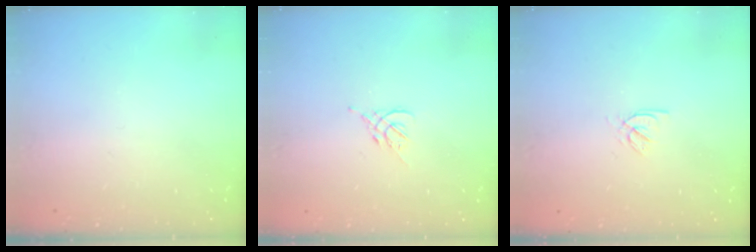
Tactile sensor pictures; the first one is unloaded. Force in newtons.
{"total": 1.2, "press": 1.1, "slide": 0.5}
{"total": 2.3, "press": 2.2, "slide": 0.3}